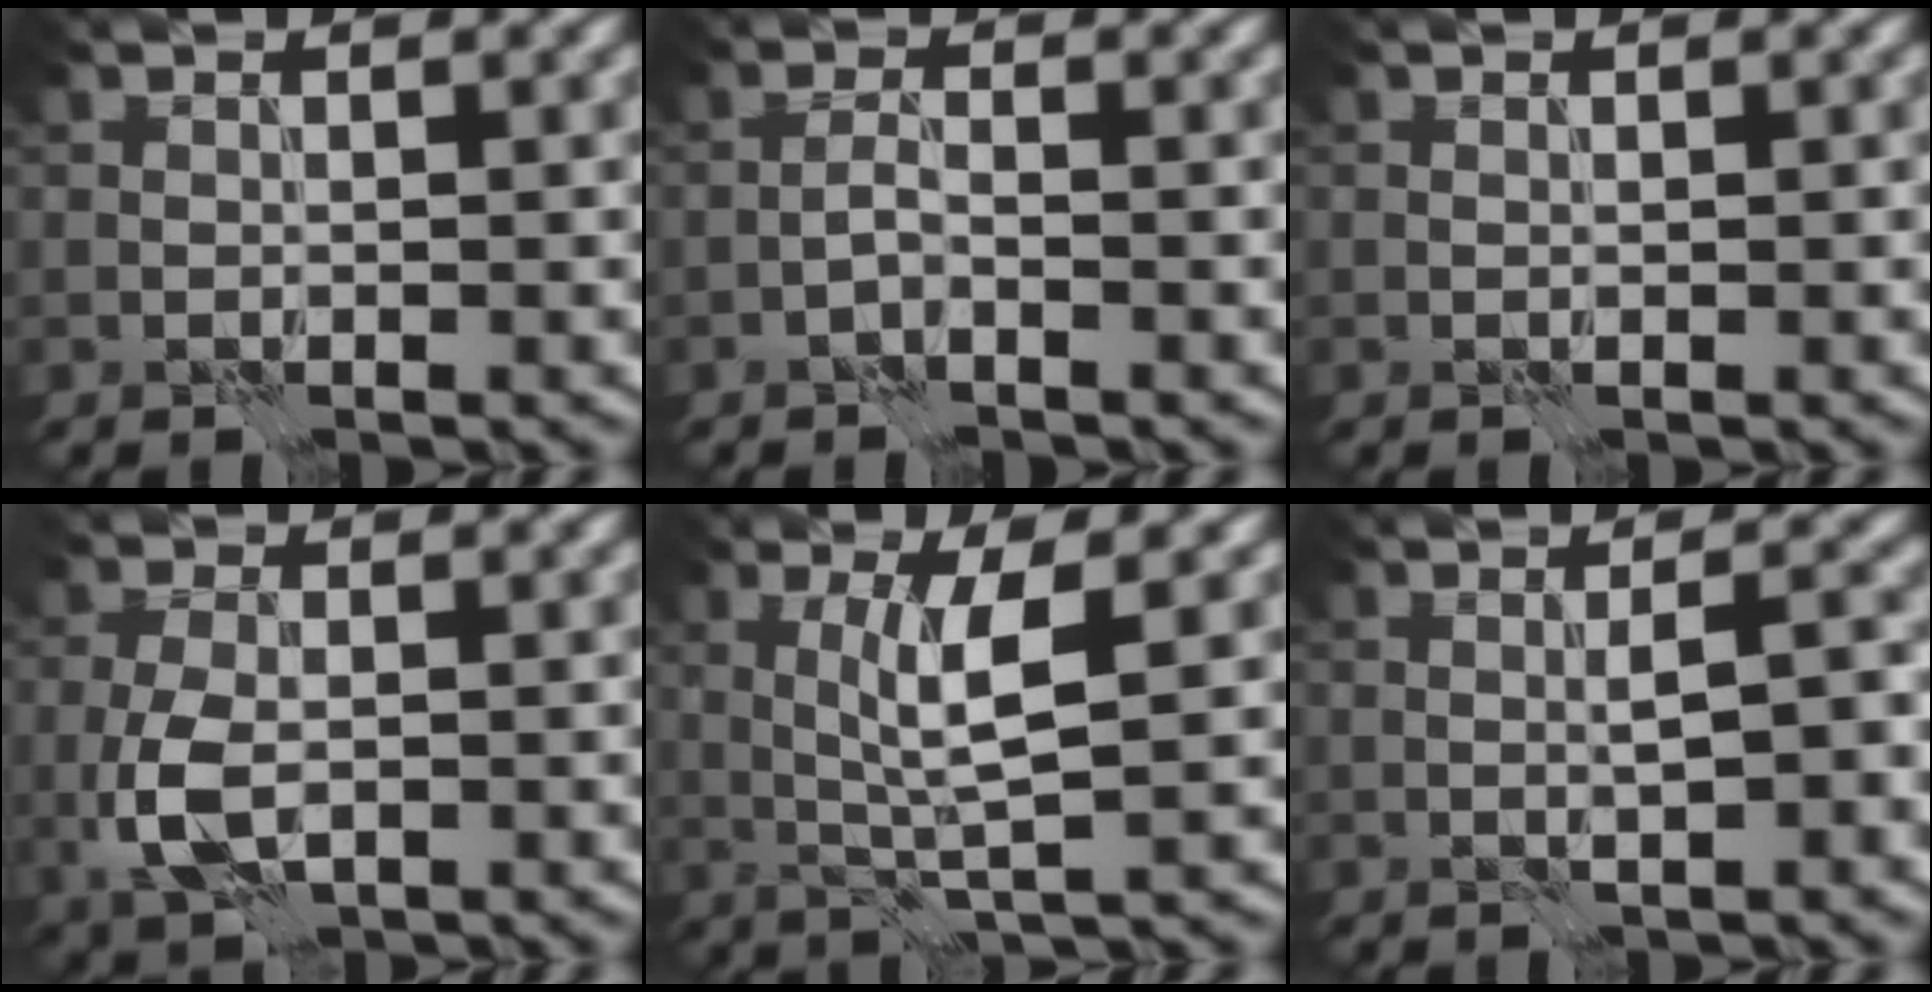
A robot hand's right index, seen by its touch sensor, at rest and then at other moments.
{"total": 1.0, "force": [-0.8, -0.1, 0.6], "torque": [-0.012, 0.006, -0.022]}
{"total": 0.0}
{"total": 4.8, "force": [-0.8, 2.8, 3.7], "torque": [-0.089, -0.011, -0.015]}
{"total": 3.9, "force": [0.4, 0.0, 3.8], "torque": [-0.081, -0.002, 0.016]}
{"total": 2.2, "force": [-0.2, 0.1, 2.2], "torque": [-0.039, 0.007, -0.002]}